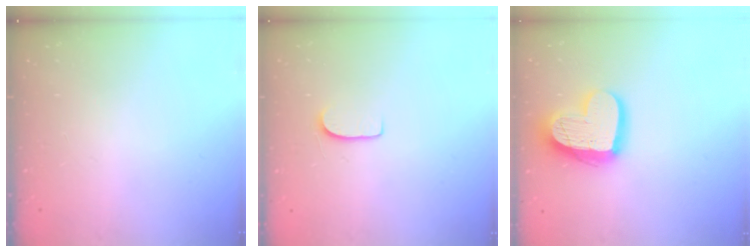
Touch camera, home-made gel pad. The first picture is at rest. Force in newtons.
{"total": 5.9, "press": 5.9, "slide": 0.5}
{"total": 17.8, "press": 17.7, "slide": 1.7}